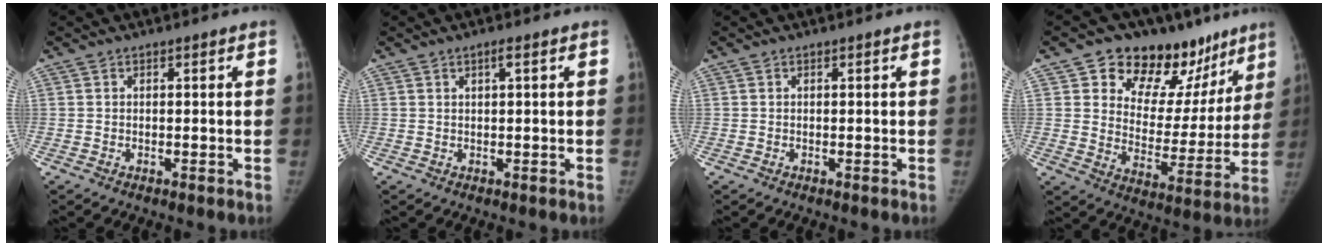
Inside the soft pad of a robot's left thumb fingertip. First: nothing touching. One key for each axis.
{"total": 1.2, "fx": 0.6, "fy": 0.2, "fz": 1.0, "tx": -0.016, "ty": 0.000, "tz": 0.009}
{"total": 0.0}
{"total": 20.6, "fx": 13.0, "fy": 12.3, "fz": 10.1, "tx": -0.070, "ty": -0.059, "tz": 0.191}